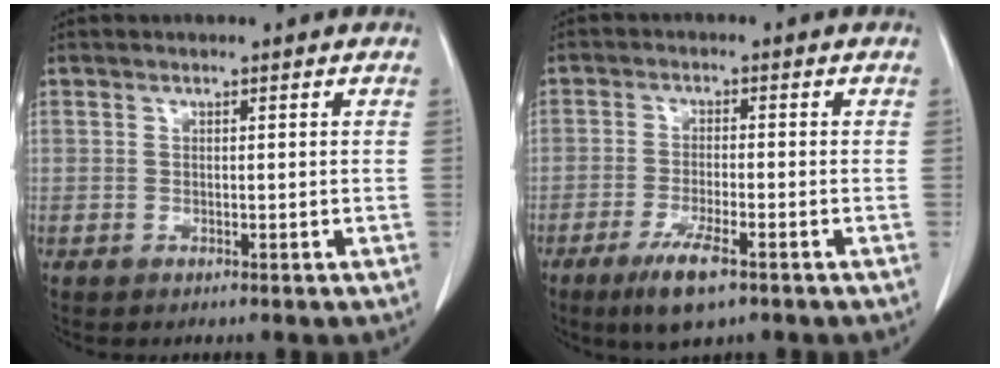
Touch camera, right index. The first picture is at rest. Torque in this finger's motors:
{"motor_torque": [0.76, -0.71, 0.36, 0.10]}